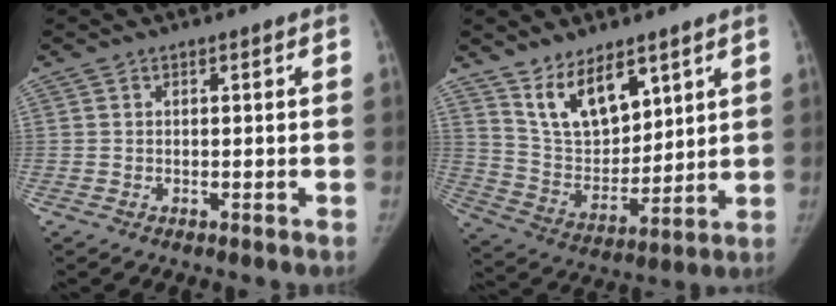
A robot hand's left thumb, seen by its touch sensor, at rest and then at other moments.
{"total": 12.7, "force": [7.9, 6.6, 7.3], "torque": [-0.092, -0.054, 0.162]}